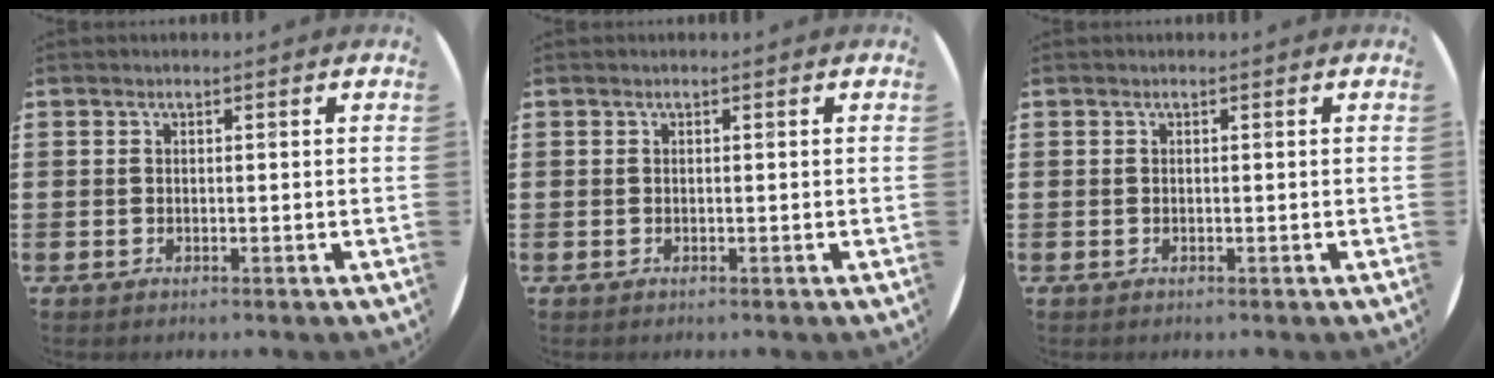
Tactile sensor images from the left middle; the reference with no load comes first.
{"total": 0.0}
{"total": 0.0}